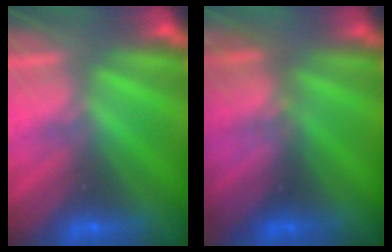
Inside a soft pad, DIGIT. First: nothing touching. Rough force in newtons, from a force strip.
{"total": 2.9}